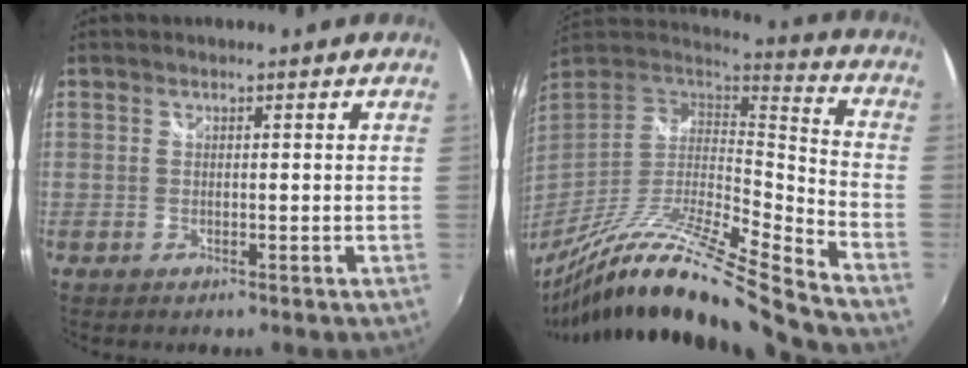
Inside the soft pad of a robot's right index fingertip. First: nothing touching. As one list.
[{"total": 24.1, "force": [-18.0, 0.1, 16.0], "torque": [-0.266, -0.045, -0.319]}]